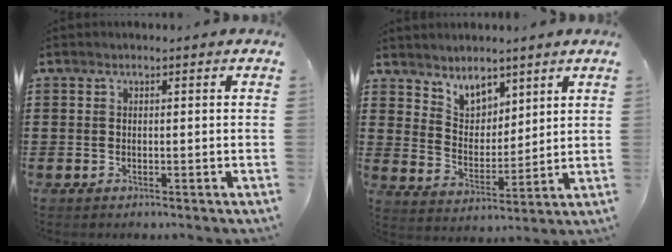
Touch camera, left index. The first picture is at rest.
{"total": 5.8, "force": [4.9, 3.0, 0.8], "torque": [-0.035, -0.017, 0.090]}